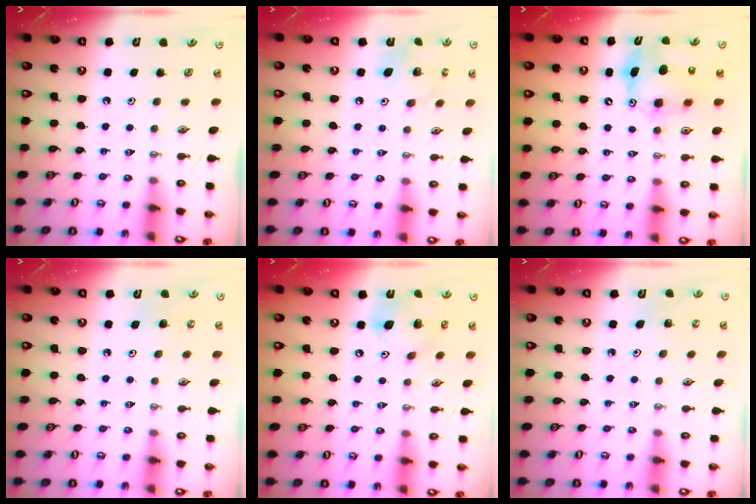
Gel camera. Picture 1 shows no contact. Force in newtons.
{"total": 8.7, "press": 8.7, "slide": 0.6}
{"total": 9.4, "press": 9.4, "slide": 0.7}
{"total": 6.4, "press": 6.4, "slide": 0.5}
{"total": 14.1, "press": 13.8, "slide": 2.9}
{"total": 3.5, "press": 3.2, "slide": 1.3}